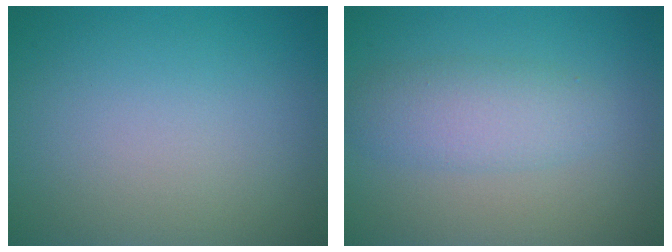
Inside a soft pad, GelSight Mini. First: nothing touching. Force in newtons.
{"total": 3.2, "press": 3.2, "slide": 0.1}